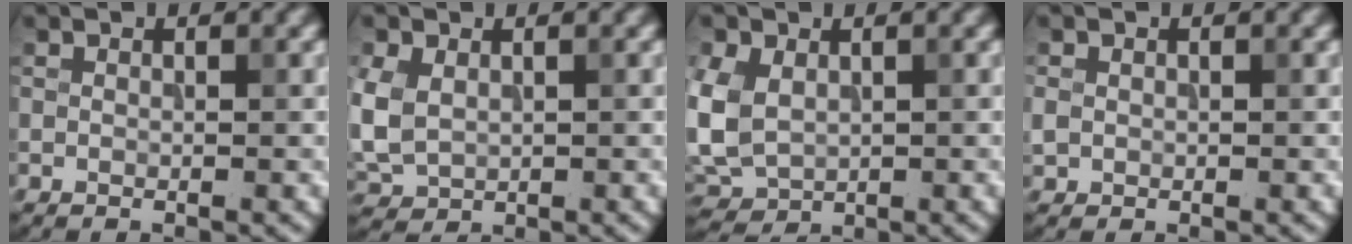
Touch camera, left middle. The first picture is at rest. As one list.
[{"total": 4.2, "force": [0.5, 3.2, 2.7], "torque": [-0.072, -0.004, 0.013]}, {"total": 5.2, "force": [0.5, 3.9, 3.4], "torque": [-0.089, -0.002, 0.006]}, {"total": 1.1, "force": [0.0, 1.1, 0.4], "torque": [-0.005, -0.002, 0.000]}]